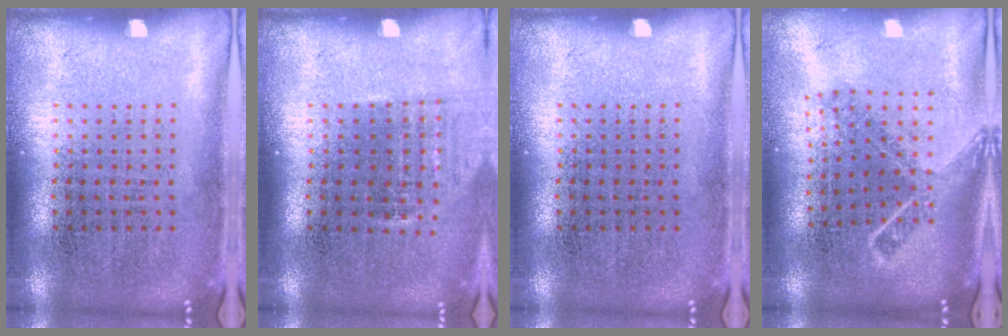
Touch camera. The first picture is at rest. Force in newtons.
{"total": 0.9, "press": 0.8, "slide": 0.4}
{"total": 0.0}
{"total": 1.7, "press": 1.2, "slide": 1.2}